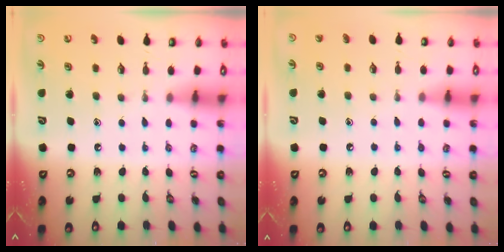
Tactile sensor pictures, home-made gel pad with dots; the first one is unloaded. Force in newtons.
{"total": 3.8, "press": 3.7, "slide": 0.4}